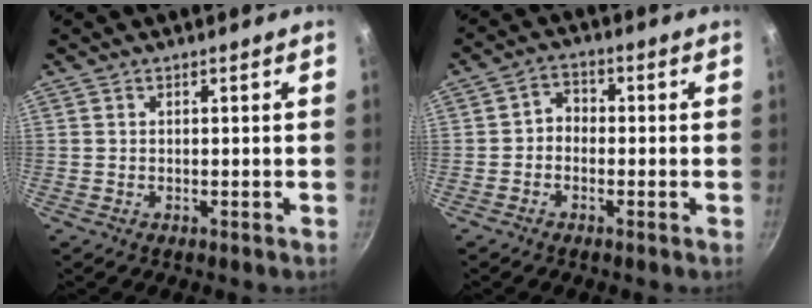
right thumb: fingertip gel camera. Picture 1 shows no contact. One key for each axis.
{"total": 3.3, "fx": -0.9, "fy": 2.7, "fz": 1.7, "tx": -0.014, "ty": 0.018, "tz": -0.027}